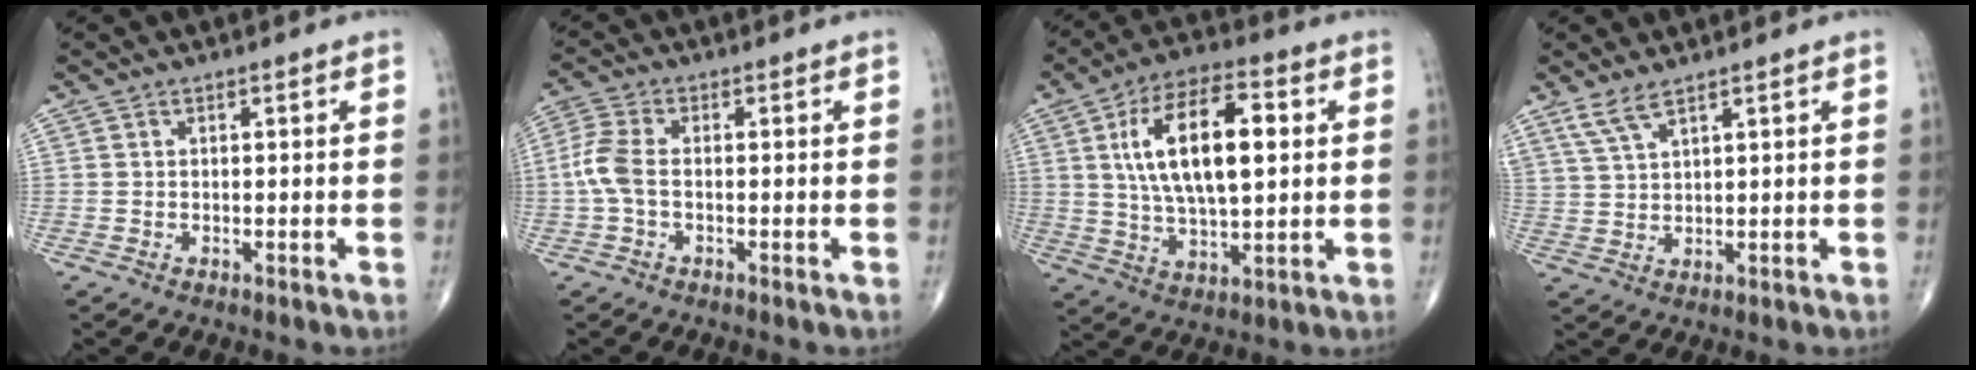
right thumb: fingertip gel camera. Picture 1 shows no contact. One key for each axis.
{"total": 5.1, "fx": -0.7, "fy": 2.6, "fz": 4.4, "tx": -0.119, "ty": 0.012, "tz": -0.023}
{"total": 17.4, "fx": 3.4, "fy": 7.8, "fz": 15.2, "tx": -0.258, "ty": 0.005, "tz": 0.059}
{"total": 4.1, "fx": 3.1, "fy": 0.9, "fz": 2.6, "tx": -0.064, "ty": -0.010, "tz": 0.072}